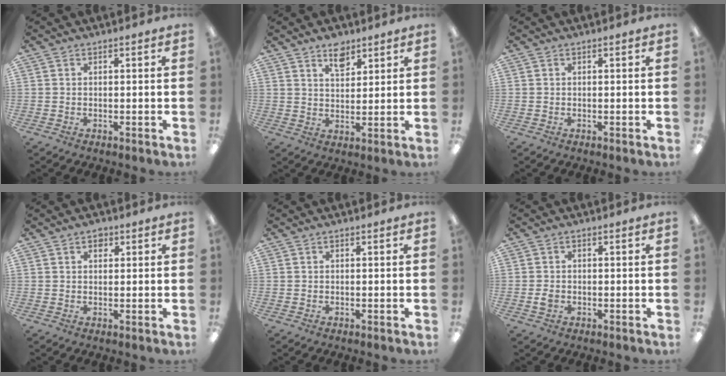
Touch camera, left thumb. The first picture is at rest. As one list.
[{"total": 6.1, "force": [4.5, 3.1, 2.8], "torque": [-0.026, -0.026, 0.075]}, {"total": 0.0}, {"total": 2.4, "force": [1.6, 1.6, 0.9], "torque": [0.003, -0.007, 0.023]}, {"total": 0.0}, {"total": 1.7, "force": [-0.4, 1.3, 1.1], "torque": [-0.020, 0.002, -0.008]}]